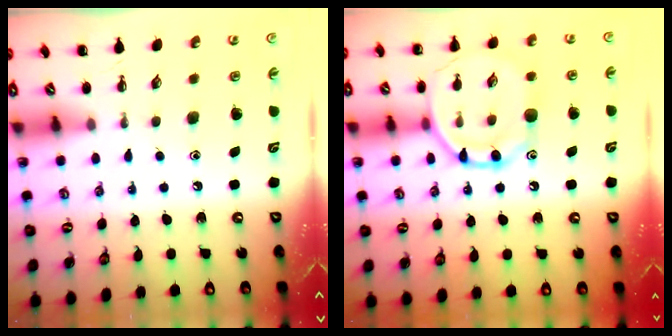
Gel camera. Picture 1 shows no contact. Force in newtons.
{"total": 13.9, "press": 13.9, "slide": 0.7}